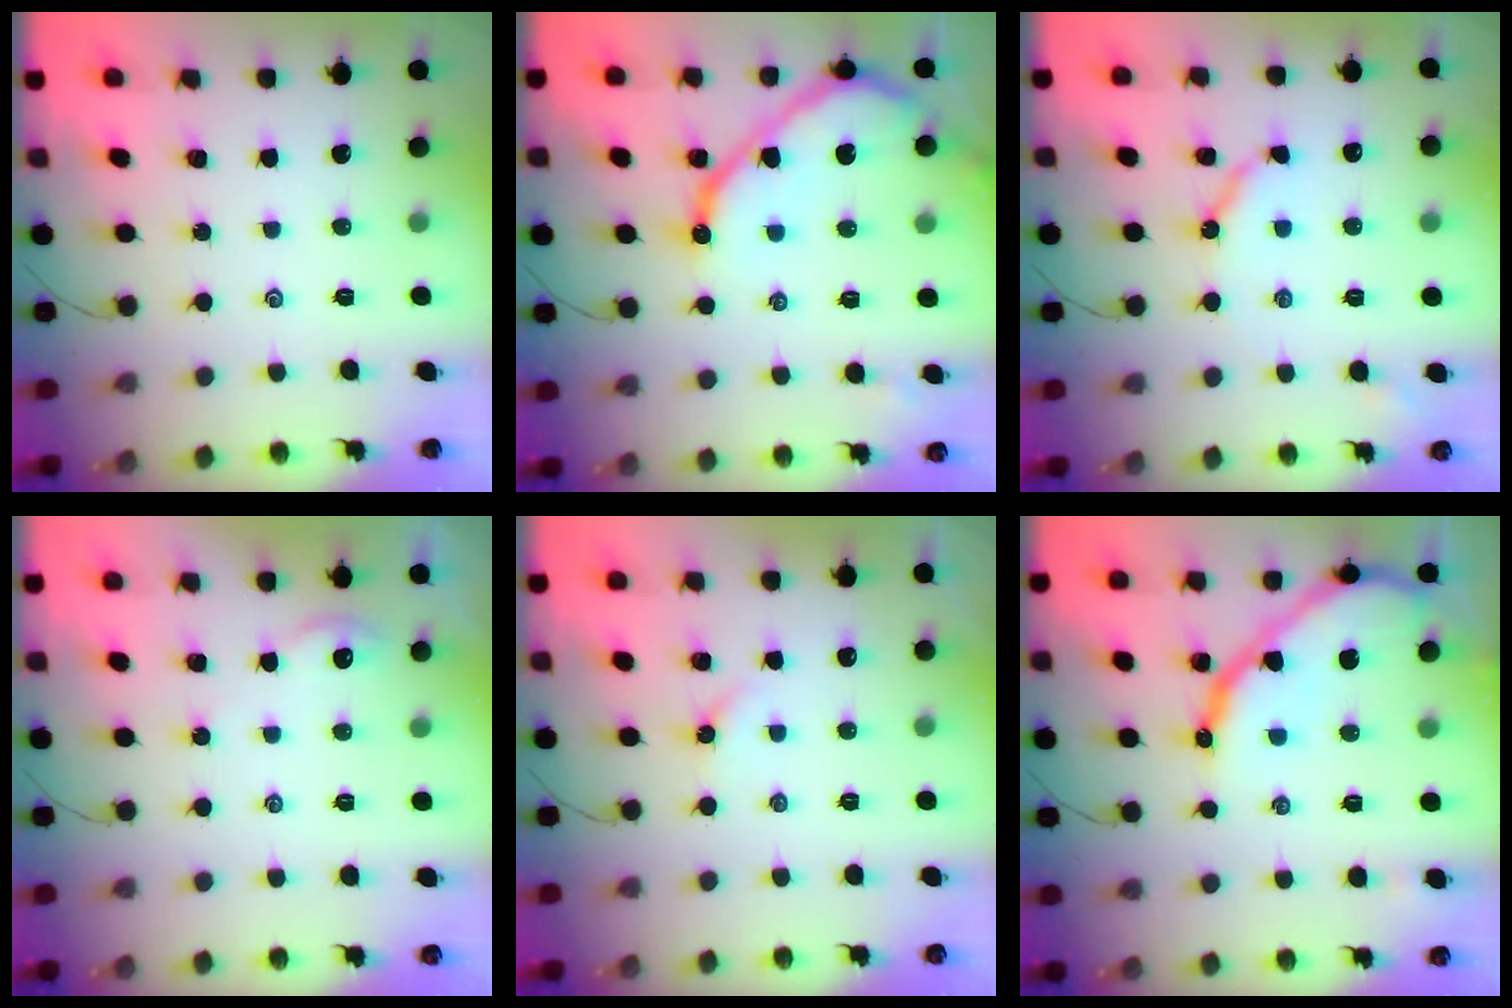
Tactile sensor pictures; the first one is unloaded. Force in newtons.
{"total": 11.6, "press": 11.5, "slide": 1.0}
{"total": 6.2, "press": 6.2, "slide": 0.7}
{"total": 2.2, "press": 2.2, "slide": 0.4}
{"total": 2.8, "press": 2.8, "slide": 0.4}
{"total": 14.6, "press": 14.5, "slide": 1.3}